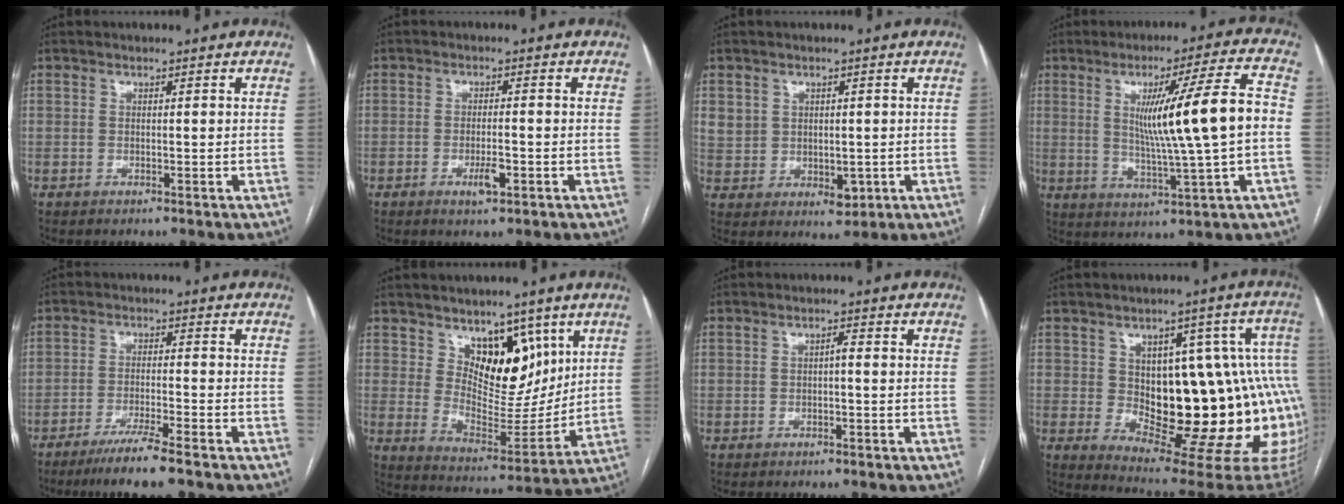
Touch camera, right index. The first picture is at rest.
{"total": 3.2, "force": [-1.3, 0.7, 2.8], "torque": [-0.050, -0.001, -0.019]}
{"total": 6.3, "force": [0.7, 5.4, 3.2], "torque": [-0.050, 0.001, 0.031]}
{"total": 14.3, "force": [0.9, -0.8, 14.2], "torque": [-0.224, 0.002, 0.018]}
{"total": 6.9, "force": [-5.3, -0.5, 4.4], "torque": [-0.073, -0.018, -0.095]}
{"total": 11.2, "force": [5.8, 5.8, 7.6], "torque": [-0.107, -0.009, 0.109]}
{"total": 1.0, "force": [-0.2, 0.2, 0.9], "torque": [-0.012, 0.003, -0.003]}
{"total": 24.3, "force": [-1.0, 8.7, 22.7], "torque": [-0.200, 0.030, 0.015]}